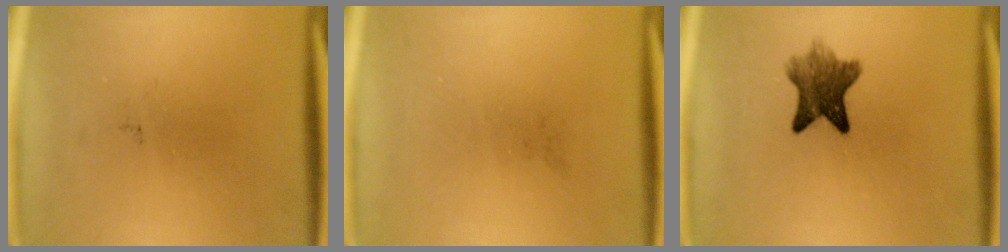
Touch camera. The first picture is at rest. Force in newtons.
{"total": 0.0}
{"total": 7.0}